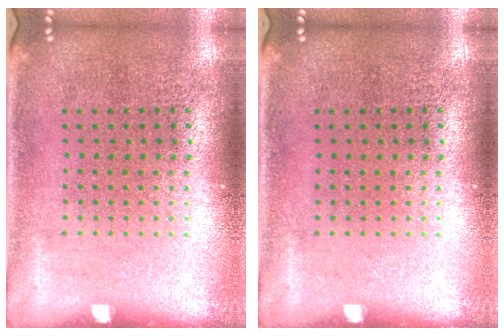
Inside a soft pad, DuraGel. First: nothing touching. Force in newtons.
{"total": 0.0}